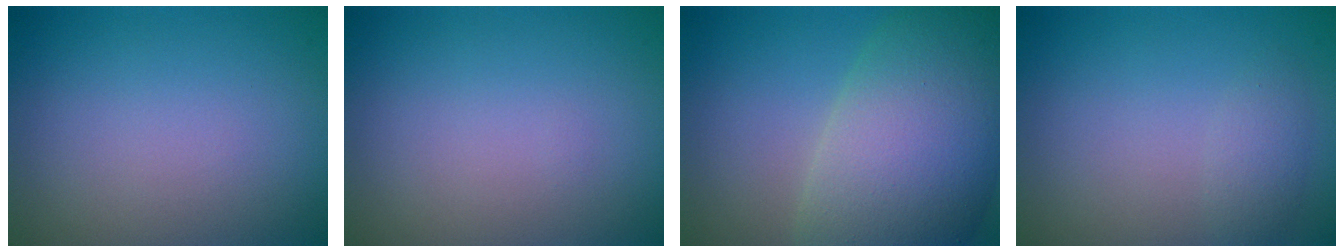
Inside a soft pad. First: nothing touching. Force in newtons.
{"total": 0.0}
{"total": 12.2, "press": 12.2, "slide": 0.7}
{"total": 1.3, "press": 1.3, "slide": 0.1}